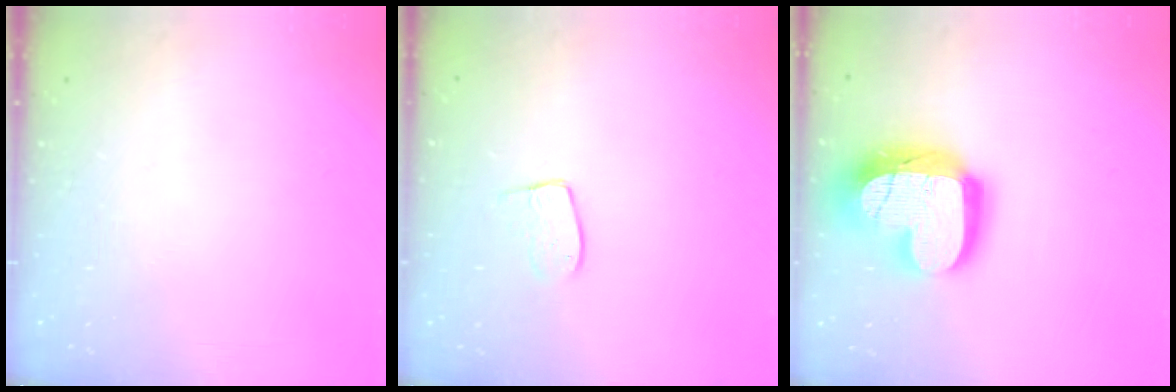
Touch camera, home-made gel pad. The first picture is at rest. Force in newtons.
{"total": 7.9, "press": 7.9, "slide": 0.4}
{"total": 21.4, "press": 21.3, "slide": 1.7}